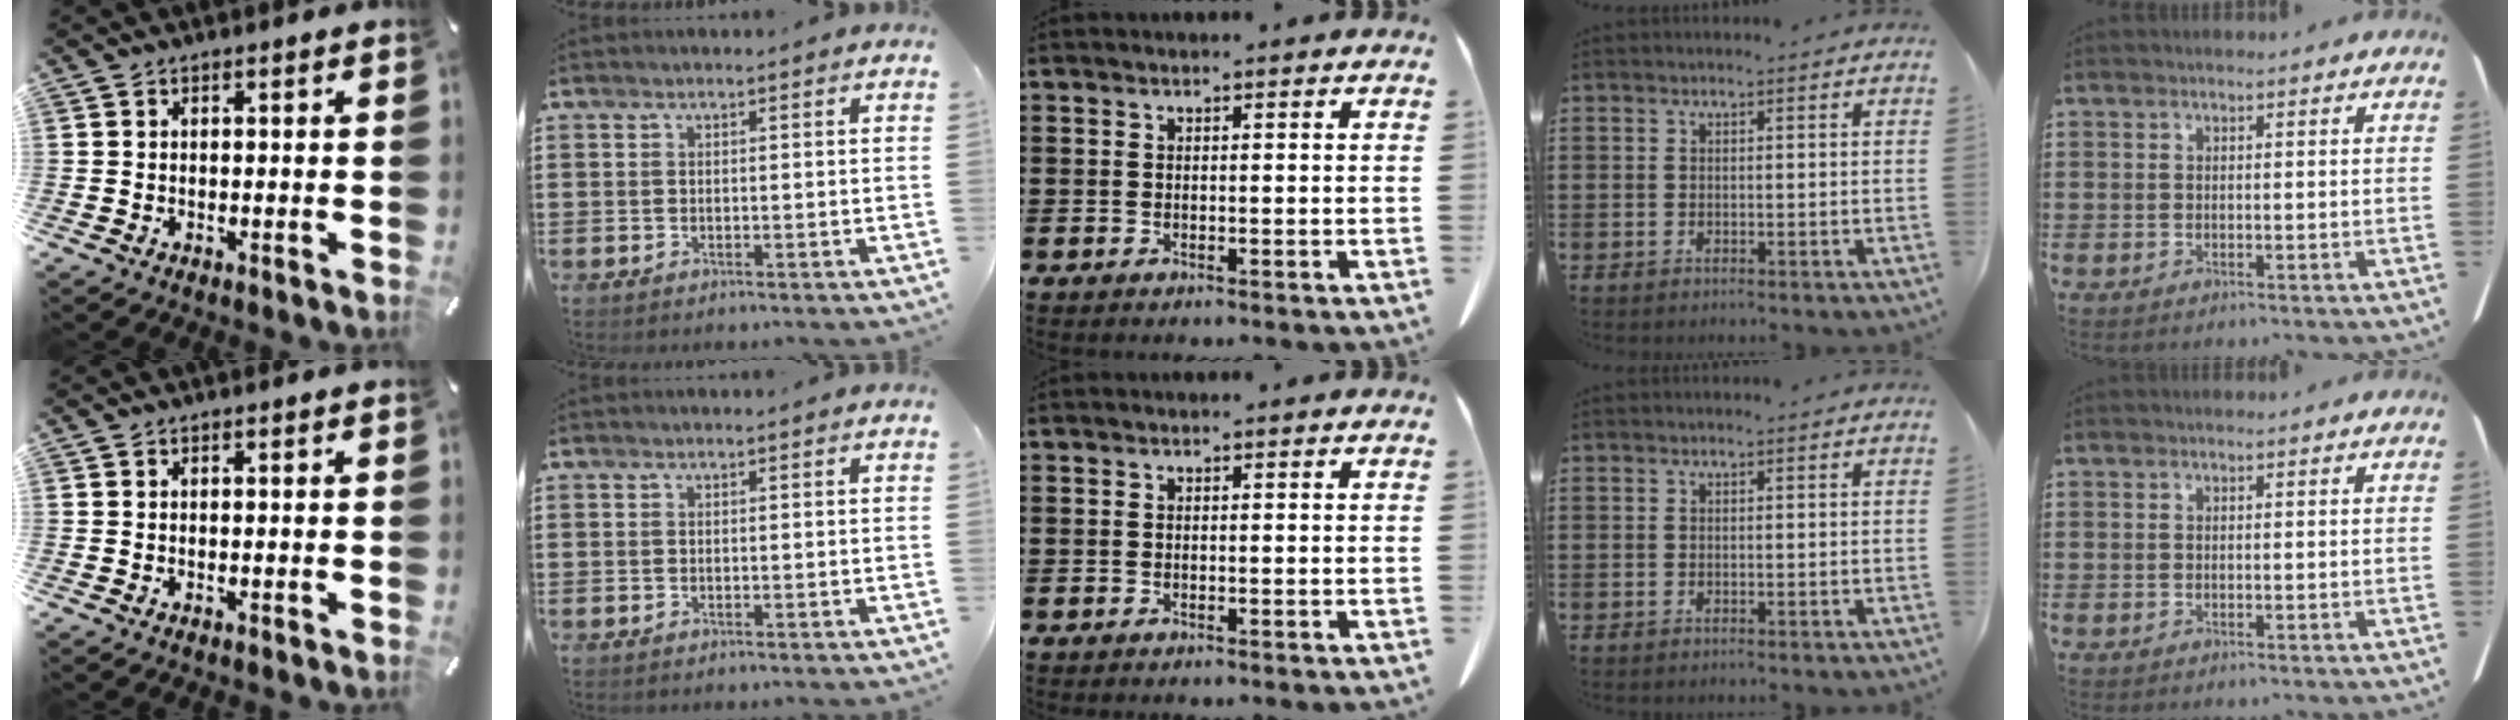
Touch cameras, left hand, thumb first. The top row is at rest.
{}